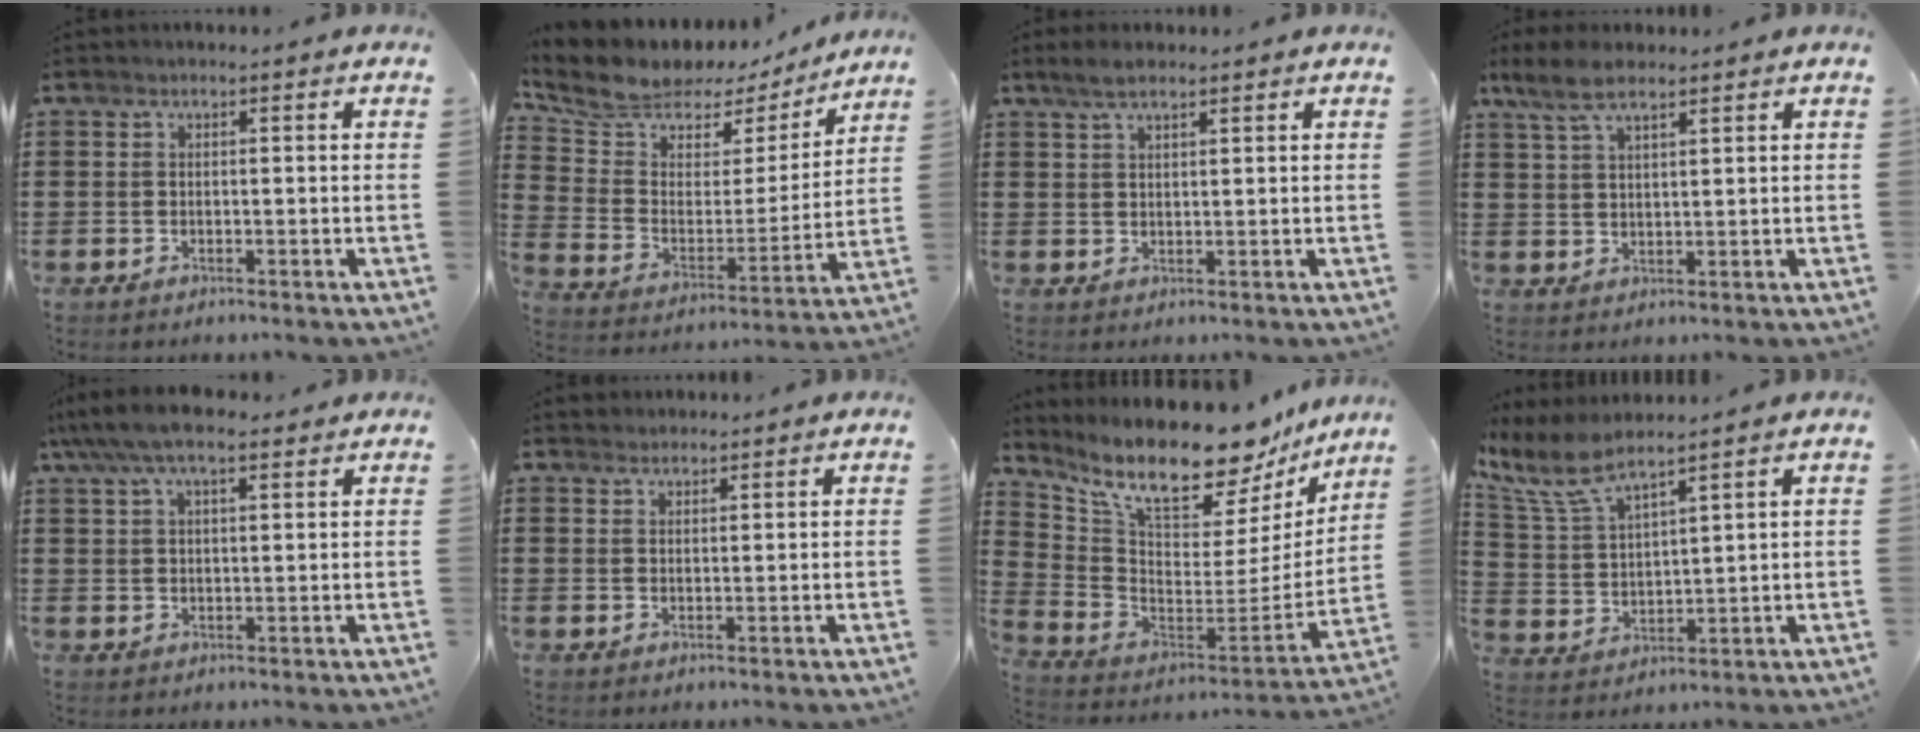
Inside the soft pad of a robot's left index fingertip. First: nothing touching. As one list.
[{"total": 7.1, "force": [5.5, 4.1, 1.8], "torque": [-0.075, -0.031, 0.094]}, {"total": 3.0, "force": [2.1, 1.0, 1.9], "torque": [-0.041, 0.005, 0.039]}, {"total": 4.8, "force": [3.3, 1.7, 3.1], "torque": [-0.069, 0.006, 0.061]}, {"total": 6.4, "force": [4.6, 2.0, 4.0], "torque": [-0.087, 0.001, 0.083]}, {"total": 1.8, "force": [1.6, 0.6, -0.2], "torque": [-0.001, 0.003, 0.034]}, {"total": 13.5, "force": [11.7, 2.9, 6.0], "torque": [-0.146, -0.095, 0.199]}, {"total": 7.5, "force": [6.2, 1.5, 3.9], "torque": [-0.107, -0.029, 0.109]}]